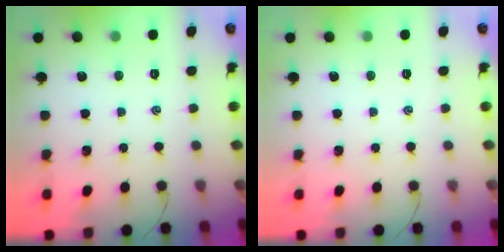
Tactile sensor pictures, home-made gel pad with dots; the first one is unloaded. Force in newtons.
{"total": 0.0}